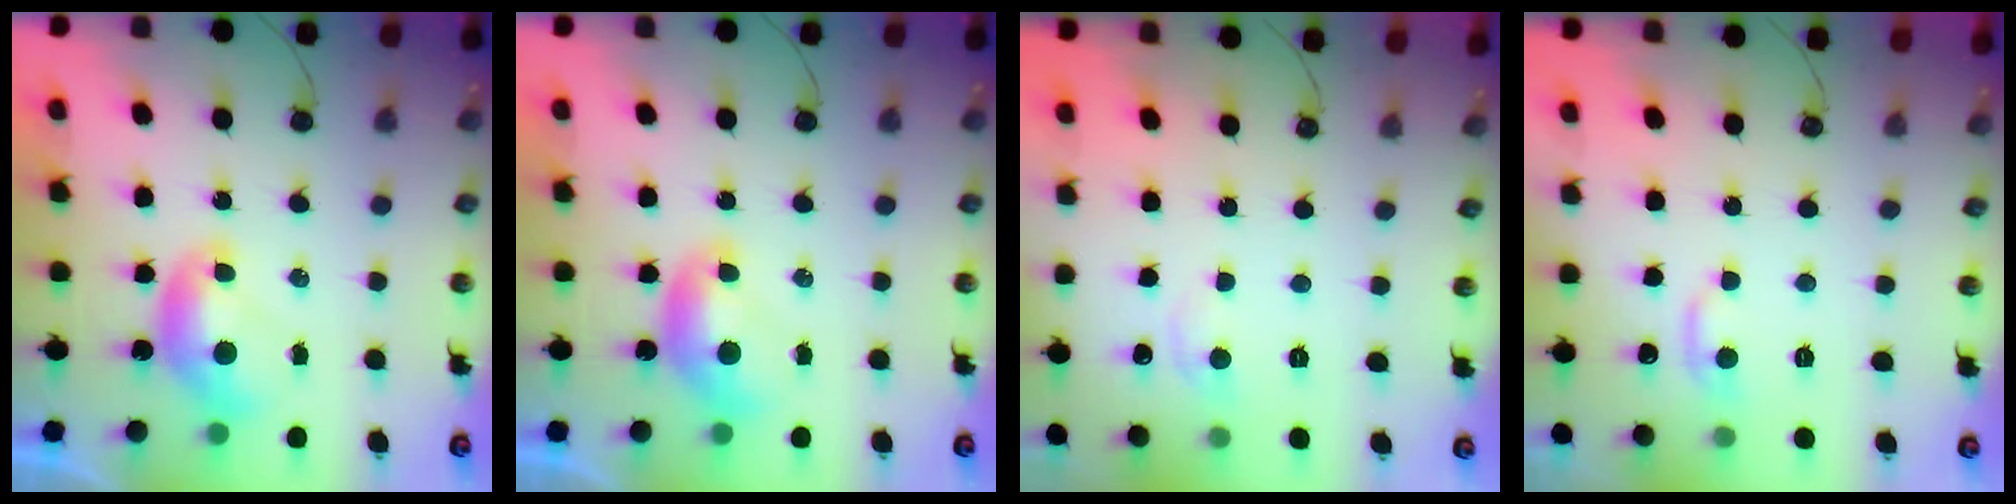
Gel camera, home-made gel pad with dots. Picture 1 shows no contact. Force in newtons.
{"total": 0.0}
{"total": 0.9, "press": 0.5, "slide": 0.7}
{"total": 1.0, "press": 0.6, "slide": 0.9}